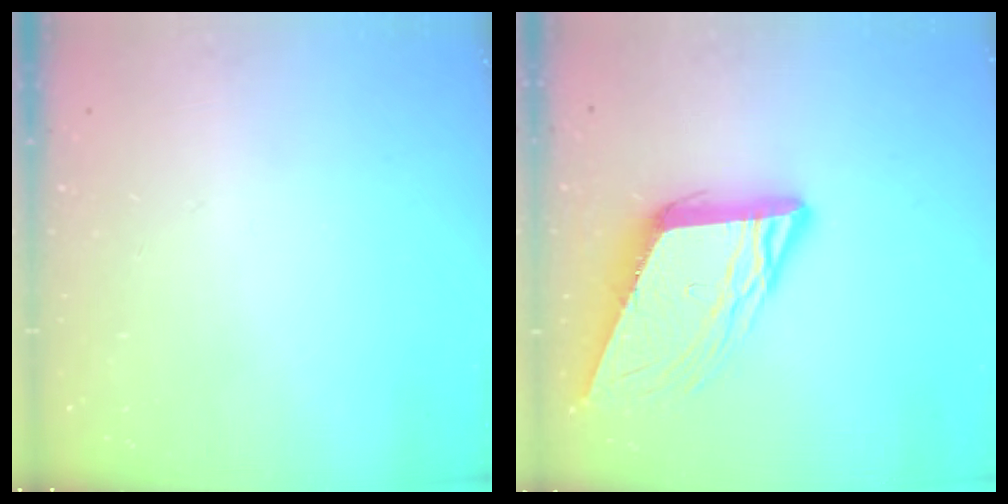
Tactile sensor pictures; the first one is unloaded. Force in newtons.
{"total": 11.6, "press": 11.2, "slide": 2.9}